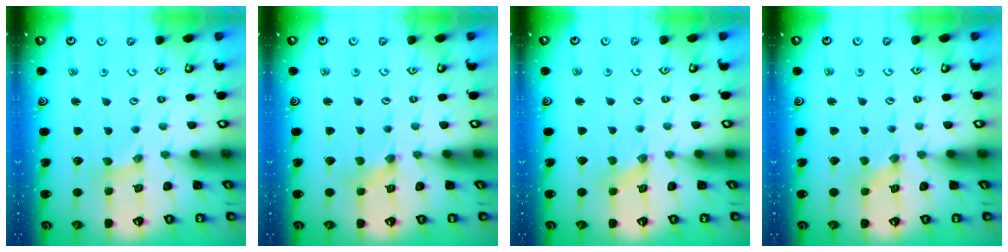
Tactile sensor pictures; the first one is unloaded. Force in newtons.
{"total": 0.5, "press": 0.5, "slide": 0.1}
{"total": 0.0}
{"total": 0.0}